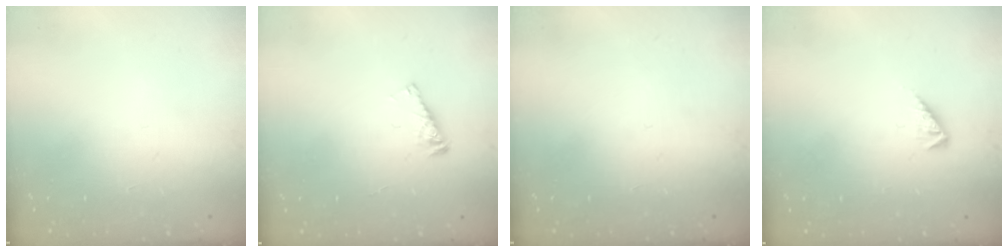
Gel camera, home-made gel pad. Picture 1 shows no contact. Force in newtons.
{"total": 4.0, "press": 4.0, "slide": 0.3}
{"total": 0.0}
{"total": 2.9, "press": 2.9, "slide": 0.5}